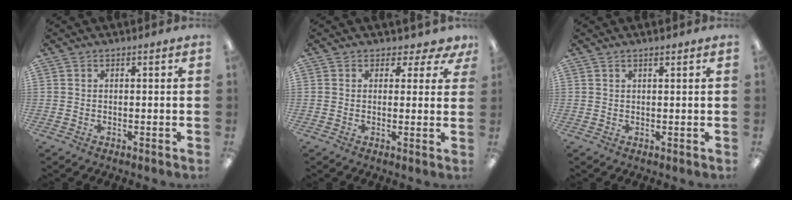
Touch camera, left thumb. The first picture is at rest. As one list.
[{"total": 3.0, "force": [1.3, 2.4, 1.2], "torque": [-0.011, -0.004, 0.023]}, {"total": 1.3, "force": [0.9, 0.2, 0.9], "torque": [-0.019, 0.002, 0.015]}]